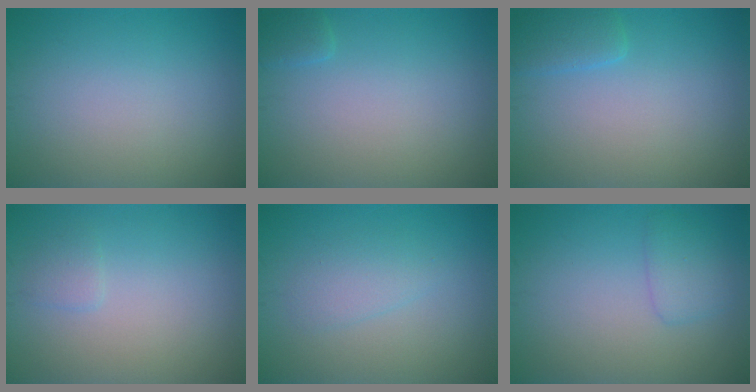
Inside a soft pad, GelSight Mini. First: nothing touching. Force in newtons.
{"total": 0.9, "press": 0.9, "slide": 0.1}
{"total": 1.9, "press": 1.8, "slide": 0.3}
{"total": 0.9, "press": 0.9, "slide": 0.1}
{"total": 1.8, "press": 1.8, "slide": 0.1}
{"total": 1.8, "press": 1.8, "slide": 0.1}